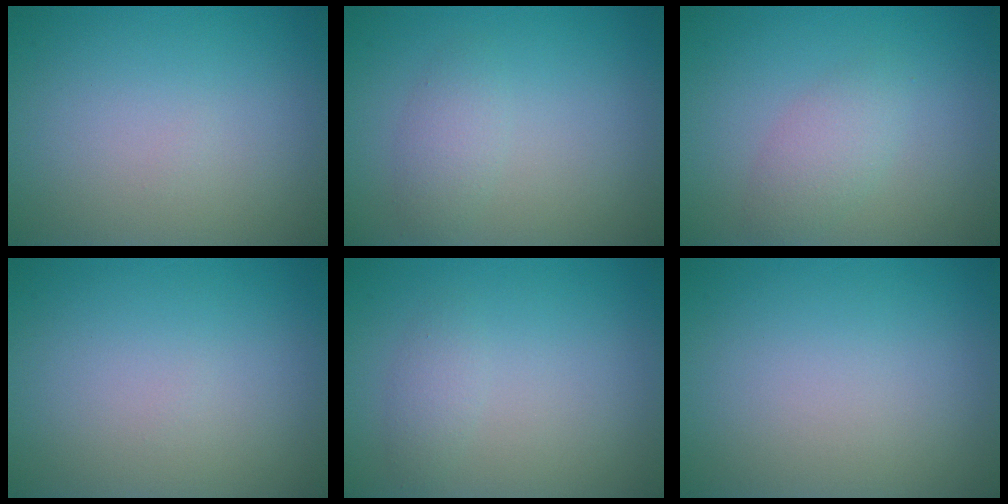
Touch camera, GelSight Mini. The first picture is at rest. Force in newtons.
{"total": 1.8, "press": 1.8, "slide": 0.1}
{"total": 2.2, "press": 2.2, "slide": 0.0}
{"total": 0.0}
{"total": 1.2, "press": 1.2, "slide": 0.0}
{"total": 0.0}